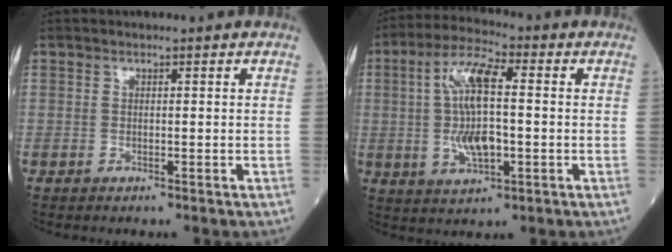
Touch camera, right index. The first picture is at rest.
{"total": 10.5, "force": [0.2, 3.0, 10.1], "torque": [-0.200, 0.007, 0.002]}